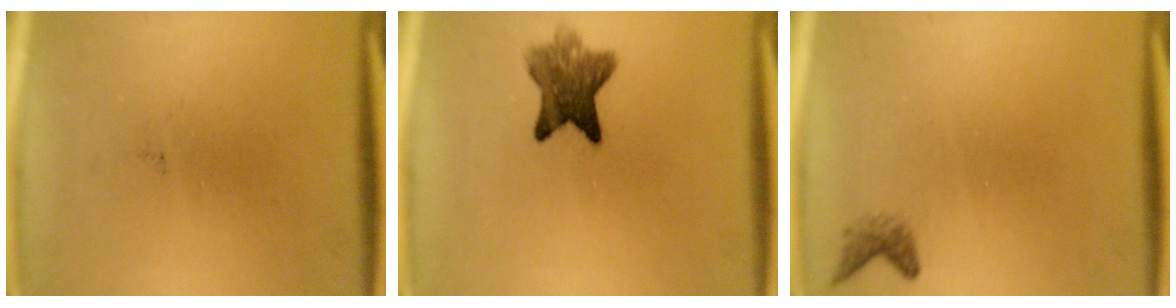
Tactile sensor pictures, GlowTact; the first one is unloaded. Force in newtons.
{"total": 6.9}
{"total": 1.3}